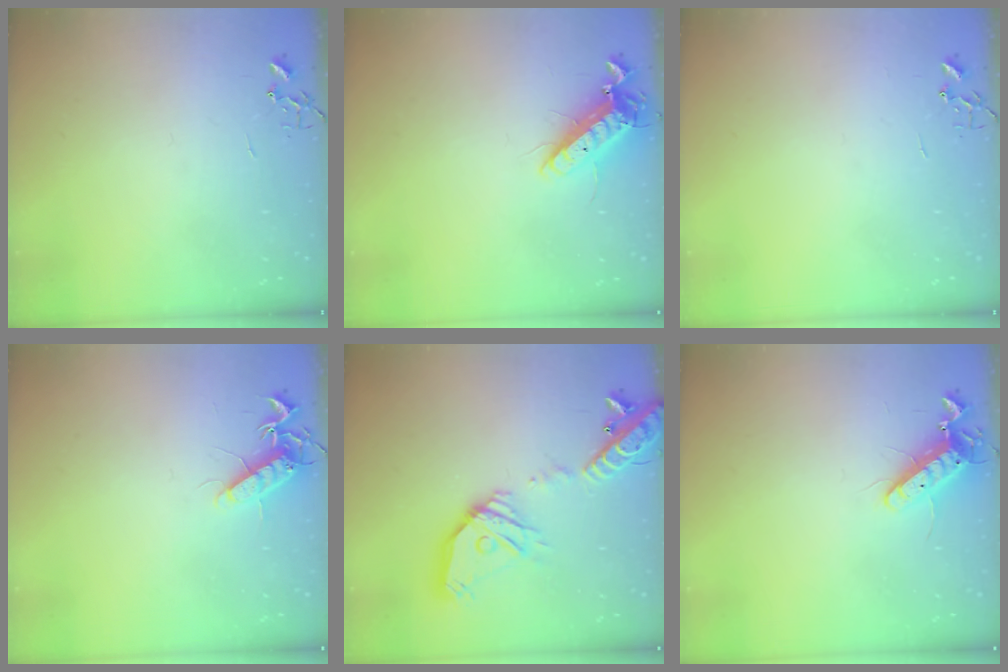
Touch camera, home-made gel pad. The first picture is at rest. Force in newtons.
{"total": 12.9, "press": 12.7, "slide": 2.1}
{"total": 0.0}
{"total": 11.1, "press": 11.1, "slide": 0.3}
{"total": 21.9, "press": 21.6, "slide": 3.8}
{"total": 11.2, "press": 11.1, "slide": 1.4}